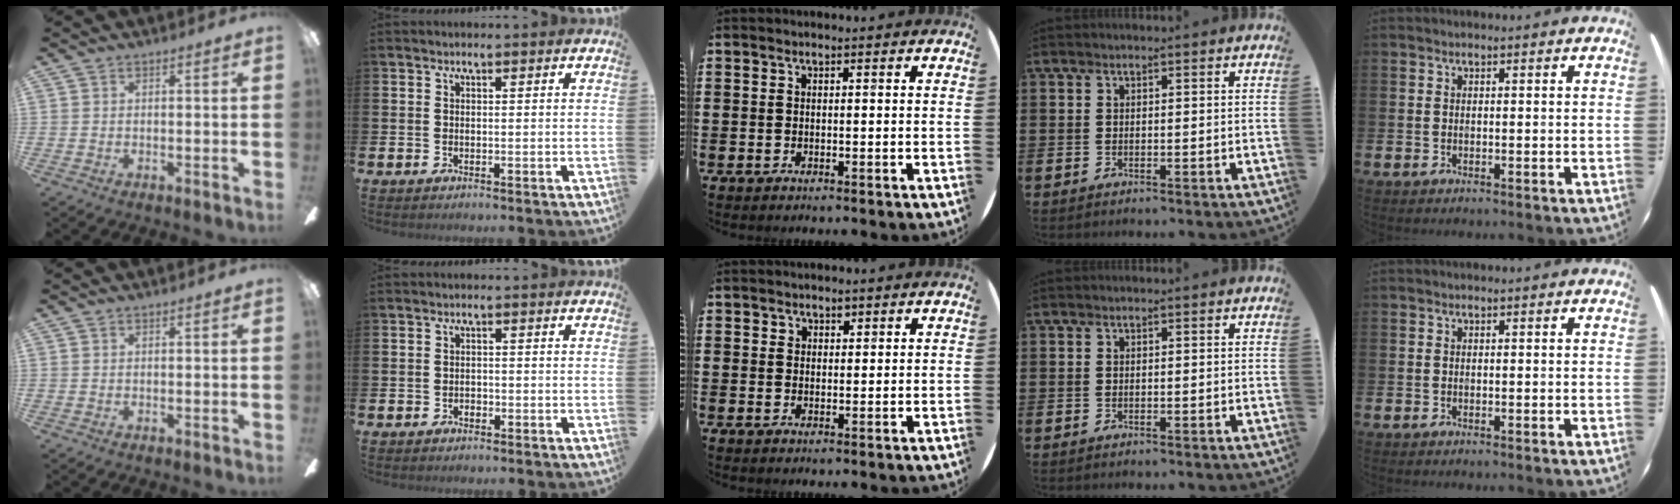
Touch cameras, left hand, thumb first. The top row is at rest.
{"index": {"total": 0.9, "force": [-0.6, 0.7, 0.0], "torque": [-0.002, 0.003, -0.013]}, "middle": {"total": 1.5, "force": [1.1, 0.9, 0.1], "torque": [0.013, -0.004, 0.019]}}